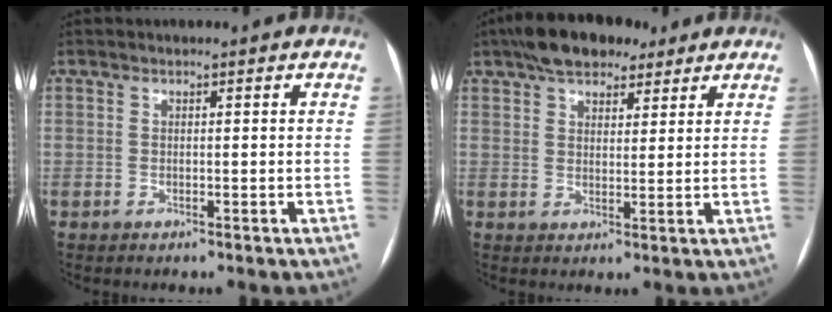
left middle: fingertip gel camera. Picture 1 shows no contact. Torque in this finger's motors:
{"motor_torque": [0.78, -0.75, 0.09, 0.02]}